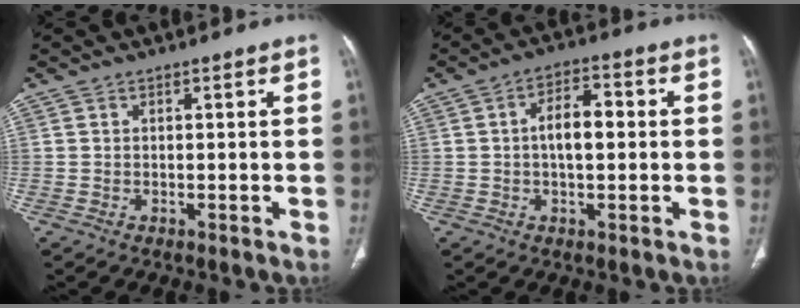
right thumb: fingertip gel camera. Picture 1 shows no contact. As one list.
[{"total": 7.1, "force": [0.3, 3.5, 6.1], "torque": [-0.095, 0.017, -0.003]}]